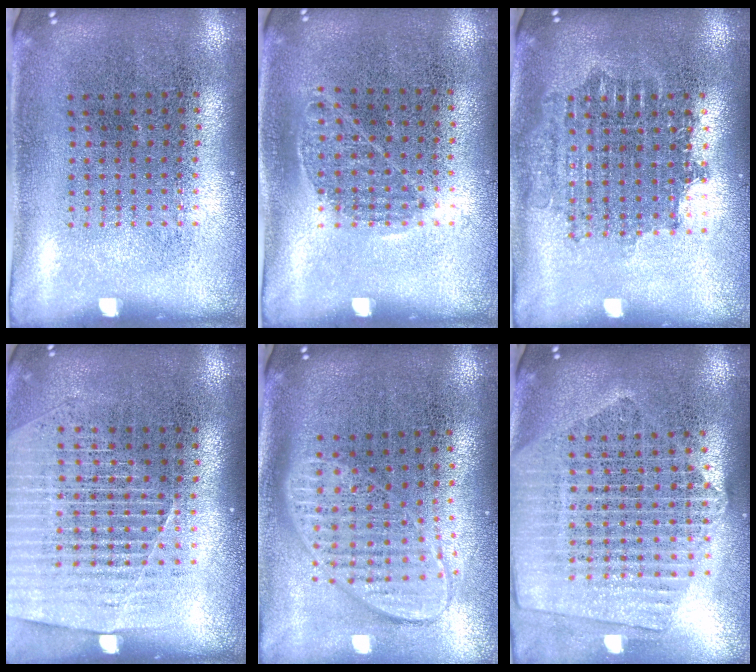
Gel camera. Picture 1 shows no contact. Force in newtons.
{"total": 0.9, "press": 0.7, "slide": 0.6}
{"total": 1.7, "press": 1.4, "slide": 1.0}
{"total": 1.5, "press": 1.4, "slide": 0.5}
{"total": 2.0, "press": 1.5, "slide": 1.2}
{"total": 2.3, "press": 2.0, "slide": 1.1}